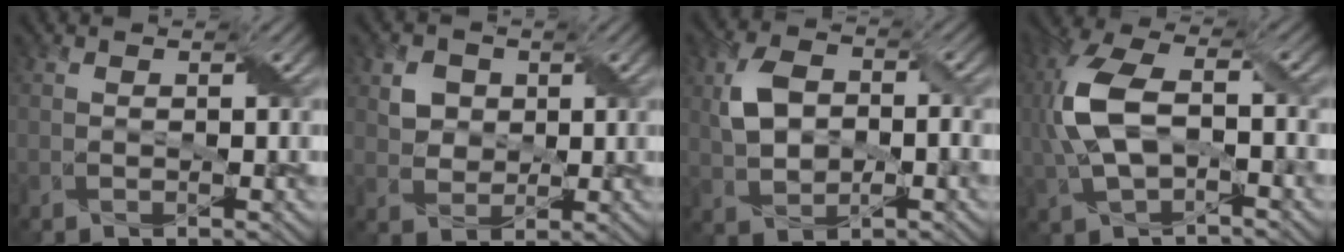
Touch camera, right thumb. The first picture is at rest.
{"total": 3.3, "force": [1.4, 2.9, 0.6], "torque": [-0.026, -0.007, 0.029]}
{"total": 6.6, "force": [0.4, 4.5, 4.8], "torque": [-0.105, 0.003, 0.006]}
{"total": 9.1, "force": [-0.5, 4.8, 7.7], "torque": [-0.194, 0.008, -0.008]}